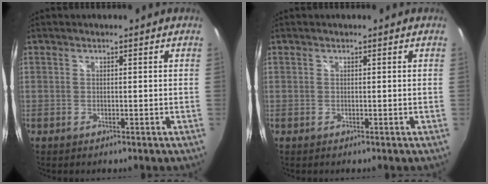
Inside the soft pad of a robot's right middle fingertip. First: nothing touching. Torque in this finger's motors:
{"motor_torque": [-0.87, -0.25, -0.02, -0.01]}